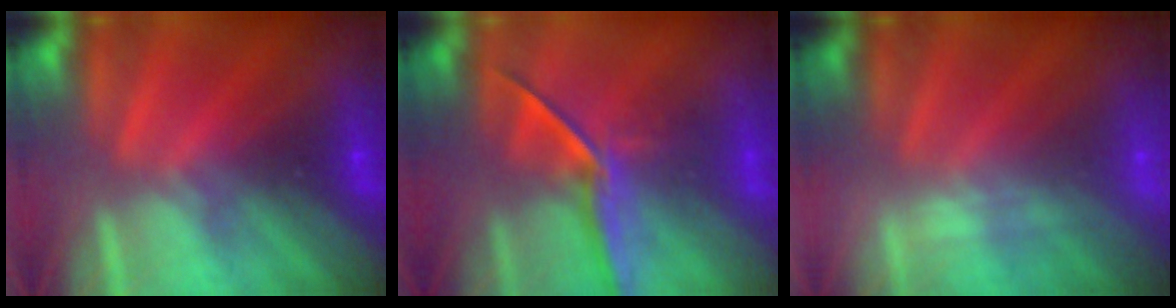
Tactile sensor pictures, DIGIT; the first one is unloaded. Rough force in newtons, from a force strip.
{"total": 1.2}
{"total": 2.0}